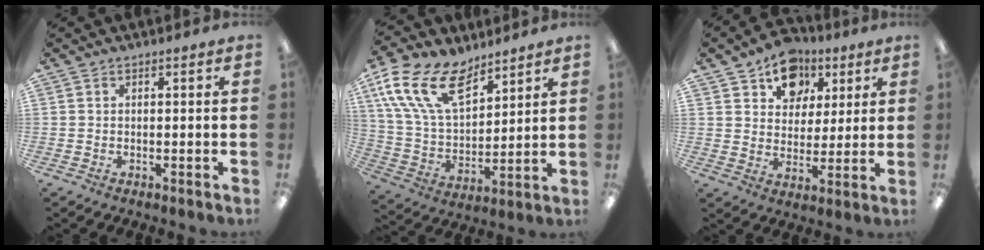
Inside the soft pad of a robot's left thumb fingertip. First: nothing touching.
{"total": 19.0, "force": [10.9, 10.3, 11.6], "torque": [-0.246, -0.038, 0.204]}
{"total": 11.7, "force": [7.1, 8.7, 3.2], "torque": [-0.041, -0.048, 0.130]}